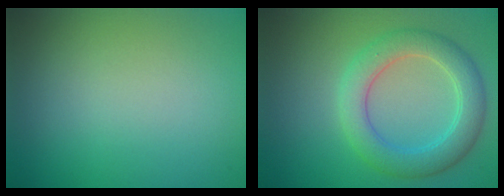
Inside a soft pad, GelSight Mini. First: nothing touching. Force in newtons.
{"total": 4.5, "press": 4.5, "slide": 0.3}